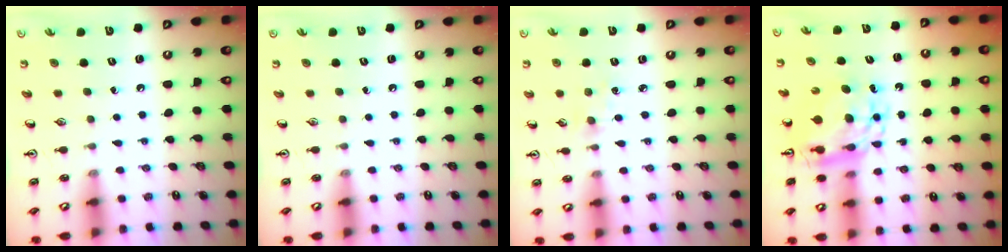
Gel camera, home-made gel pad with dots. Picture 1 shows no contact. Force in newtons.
{"total": 0.0}
{"total": 2.2, "press": 2.2, "slide": 0.4}
{"total": 11.5, "press": 11.4, "slide": 0.9}